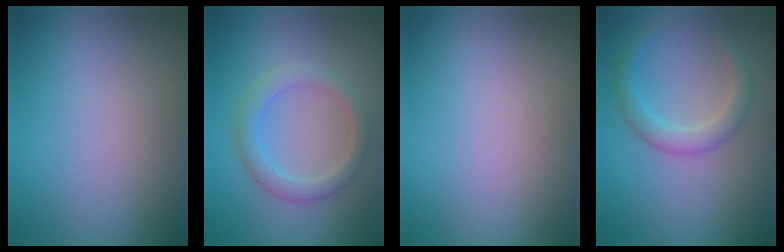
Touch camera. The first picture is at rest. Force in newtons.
{"total": 2.9, "press": 2.8, "slide": 0.1}
{"total": 0.0}
{"total": 2.7, "press": 2.7, "slide": 0.1}